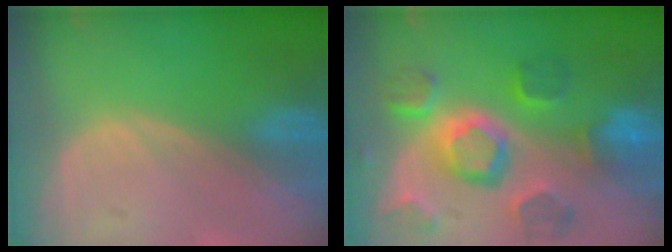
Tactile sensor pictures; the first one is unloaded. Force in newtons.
{"total": 11.3, "press": 10.0, "slide": 5.3}